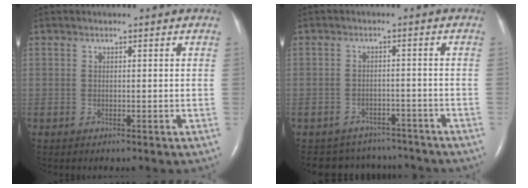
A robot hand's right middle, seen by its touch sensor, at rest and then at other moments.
{"total": 7.3, "force": [-6.7, 2.9, -0.5], "torque": [0.011, 0.022, -0.083]}